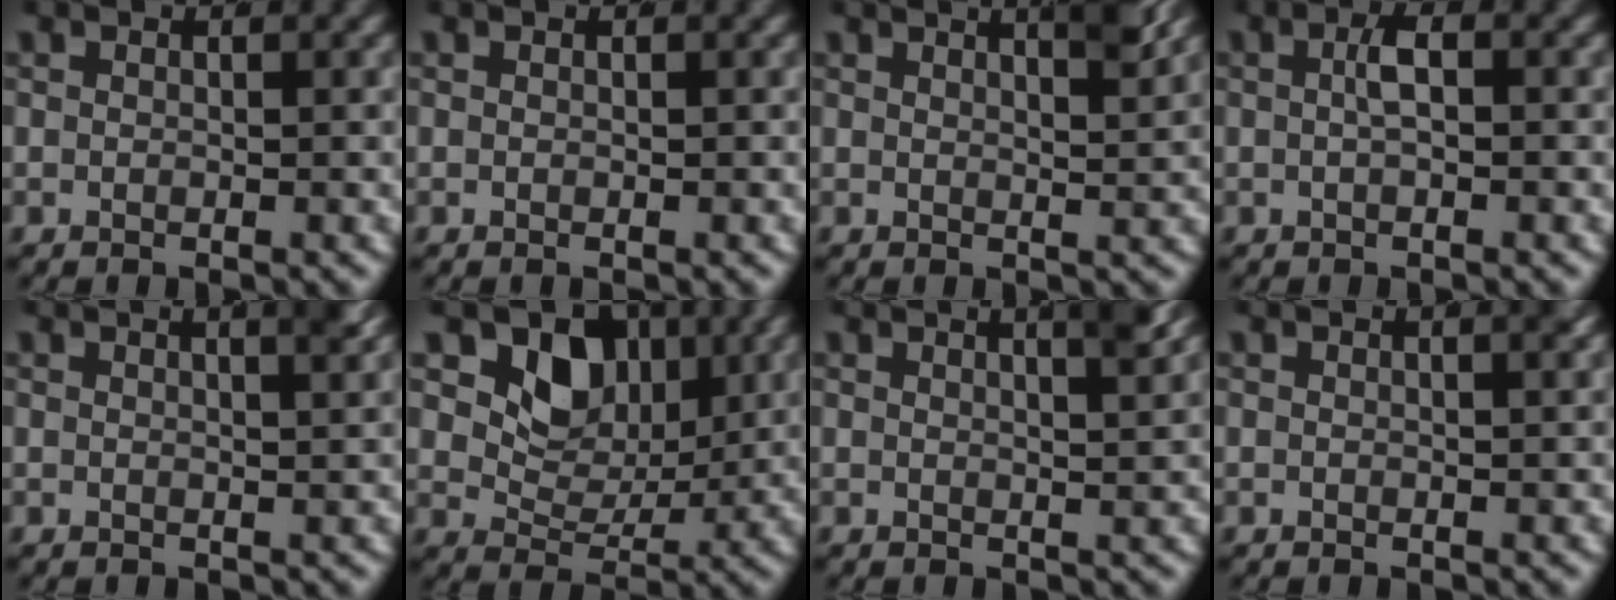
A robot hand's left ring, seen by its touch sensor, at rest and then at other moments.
{"total": 0.0}
{"total": 4.0, "force": [2.6, 0.2, 3.0], "torque": [-0.032, 0.000, 0.044]}
{"total": 1.6, "force": [-0.2, 0.0, 1.6], "torque": [-0.026, -0.003, -0.001]}
{"total": 4.1, "force": [2.2, 0.8, 3.4], "torque": [-0.029, 0.014, 0.030]}
{"total": 9.4, "force": [3.1, 7.2, 5.2], "torque": [-0.094, -0.008, 0.051]}
{"total": 5.2, "force": [3.0, 1.2, 4.1], "torque": [-0.041, 0.011, 0.043]}
{"total": 1.9, "force": [0.9, 0.0, 1.6], "torque": [-0.009, 0.009, 0.011]}